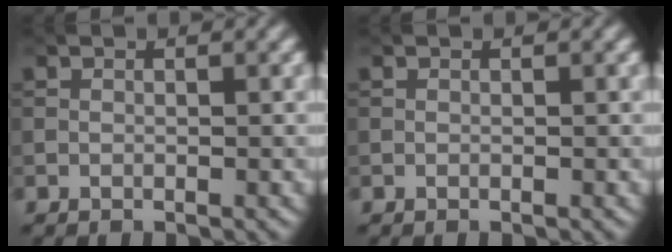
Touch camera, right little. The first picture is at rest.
{"total": 0.0}